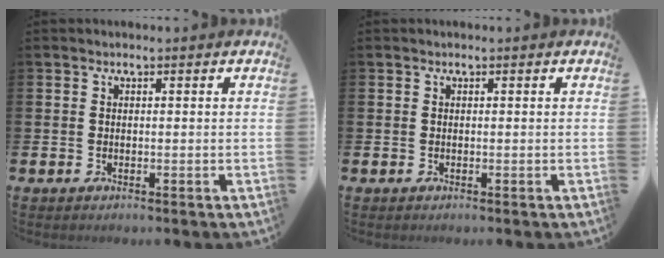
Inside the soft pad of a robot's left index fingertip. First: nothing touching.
{"total": 0.0}